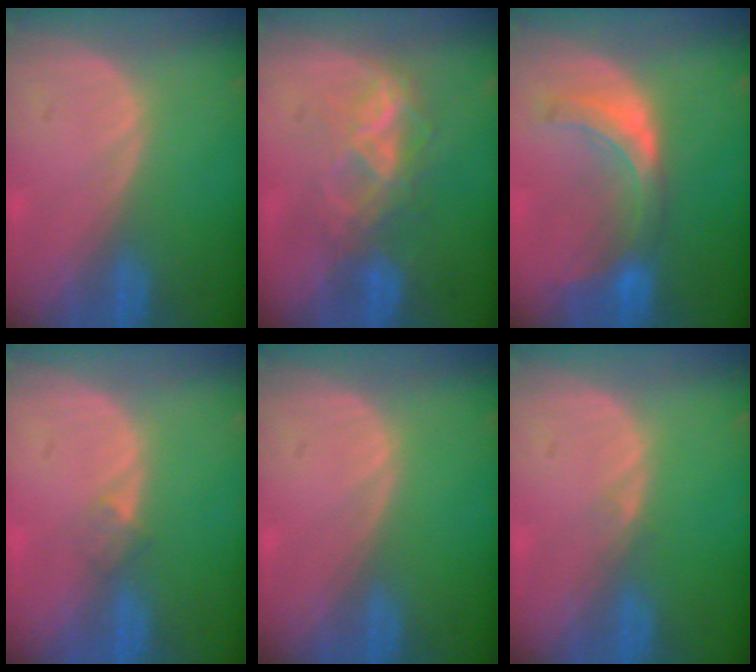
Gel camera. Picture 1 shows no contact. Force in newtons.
{"total": 5.9, "press": 5.9, "slide": 0.8}
{"total": 7.4, "press": 6.8, "slide": 2.9}
{"total": 1.5, "press": 1.2, "slide": 1.0}
{"total": 0.0}
{"total": 0.7, "press": 0.7, "slide": 0.1}